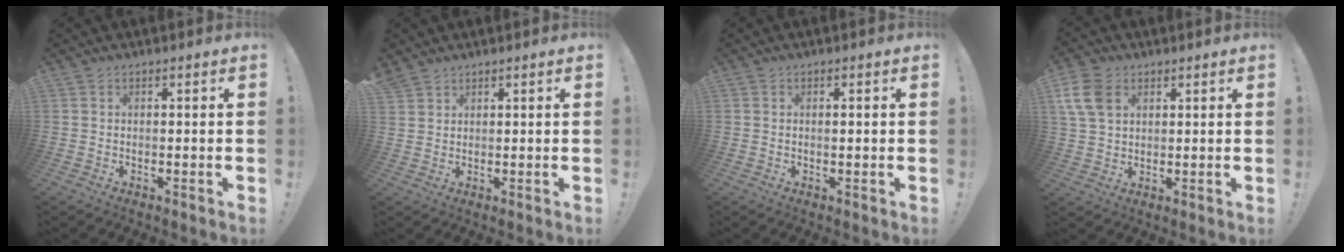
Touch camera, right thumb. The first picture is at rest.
{"total": 2.8, "force": [2.3, 1.4, 0.4], "torque": [-0.010, -0.013, 0.046]}
{"total": 0.7, "force": [0.1, -0.1, 0.7], "torque": [-0.007, -0.003, 0.001]}
{"total": 10.6, "force": [4.3, 7.5, 6.1], "torque": [-0.127, -0.005, 0.085]}